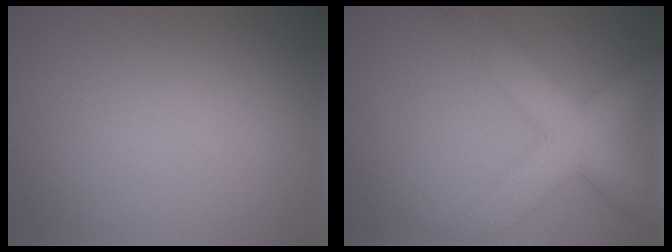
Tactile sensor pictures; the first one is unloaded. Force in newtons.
{"total": 7.9, "press": 7.9, "slide": 0.5}